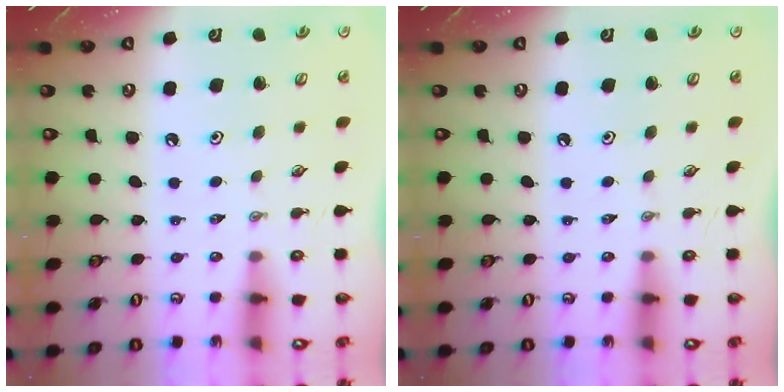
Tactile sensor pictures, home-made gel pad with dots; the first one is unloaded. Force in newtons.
{"total": 0.0}